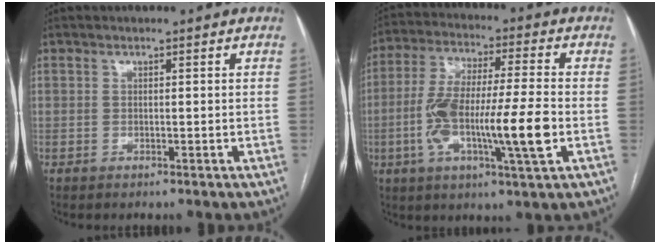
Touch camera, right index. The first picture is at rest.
{"total": 15.3, "force": [-3.3, 1.5, 14.9], "torque": [-0.285, 0.002, -0.058]}